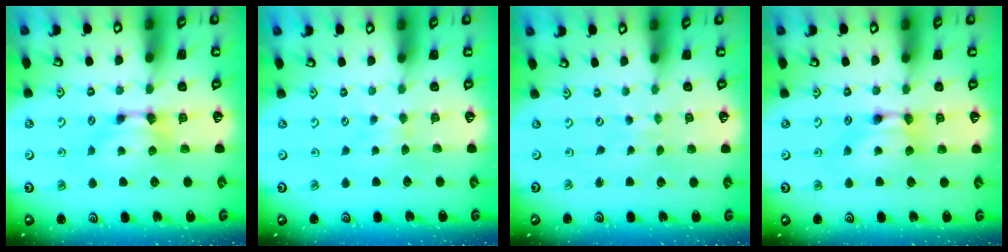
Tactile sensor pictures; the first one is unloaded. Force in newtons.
{"total": 2.4, "press": 2.3, "slide": 0.5}
{"total": 5.6, "press": 5.6, "slide": 0.2}
{"total": 1.8, "press": 1.7, "slide": 0.1}